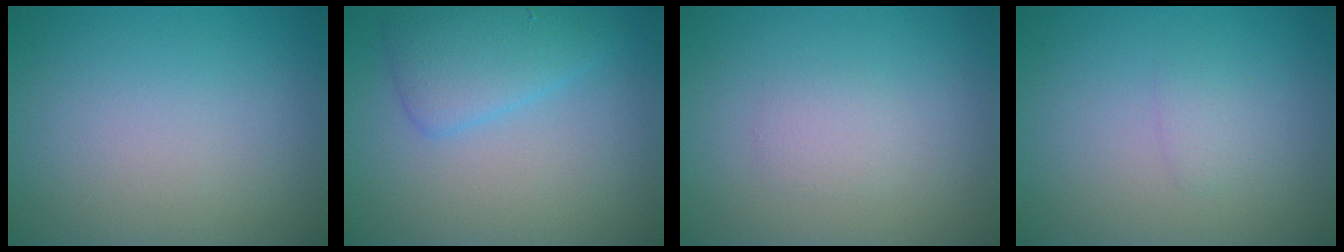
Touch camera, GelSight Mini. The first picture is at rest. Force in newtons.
{"total": 3.4, "press": 3.4, "slide": 0.0}
{"total": 1.2, "press": 1.2, "slide": 0.0}
{"total": 0.9, "press": 0.9, "slide": 0.1}